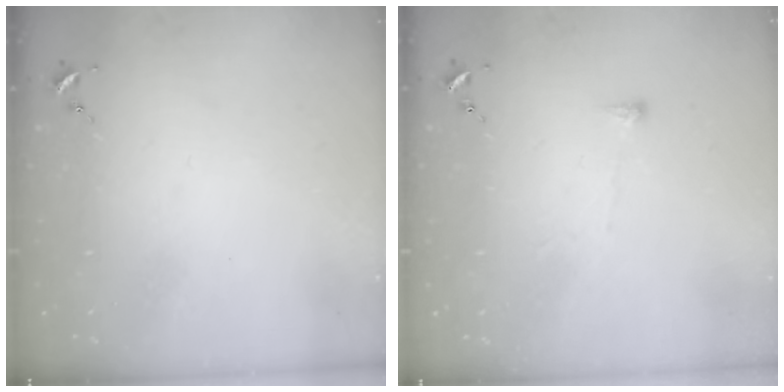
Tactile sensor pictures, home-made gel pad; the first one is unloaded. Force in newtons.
{"total": 2.9, "press": 2.9, "slide": 0.4}